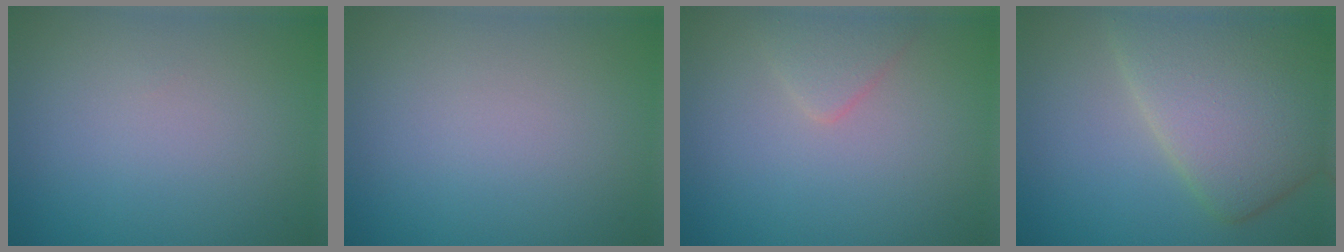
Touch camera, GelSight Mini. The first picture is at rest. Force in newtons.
{"total": 0.0}
{"total": 1.7, "press": 1.6, "slide": 0.1}
{"total": 8.0, "press": 8.0, "slide": 0.5}